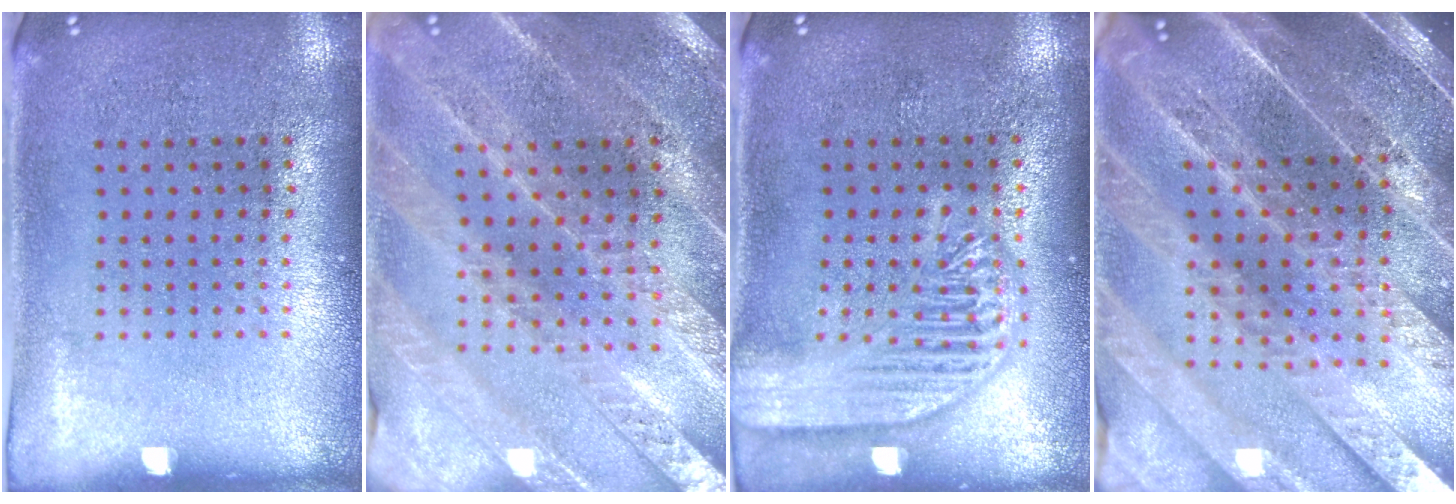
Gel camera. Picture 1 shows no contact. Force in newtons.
{"total": 2.4, "press": 2.4, "slide": 0.4}
{"total": 3.6, "press": 3.6, "slide": 0.4}
{"total": 5.1, "press": 4.4, "slide": 2.6}